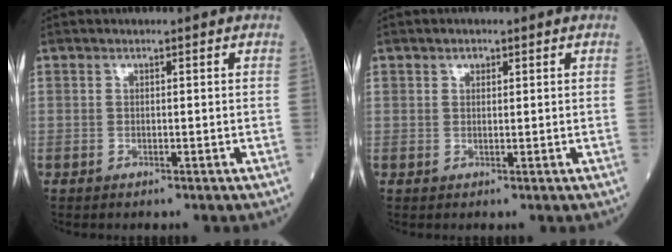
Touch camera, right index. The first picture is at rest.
{"total": 1.1, "force": [0.6, 0.8, 0.5], "torque": [-0.007, -0.001, 0.010]}